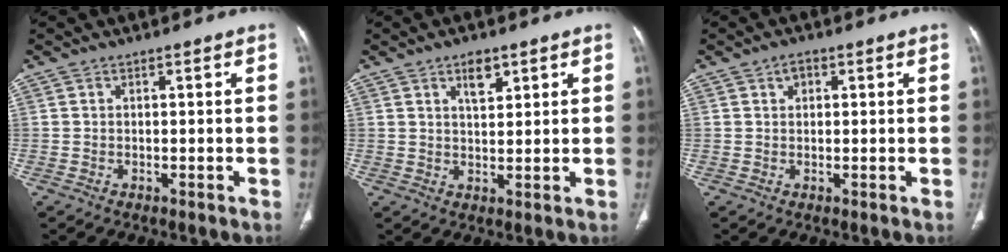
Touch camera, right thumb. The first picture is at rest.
{"total": 4.3, "force": [2.4, 2.0, 2.9], "torque": [-0.037, -0.015, 0.042]}
{"total": 1.9, "force": [0.8, 1.3, 1.1], "torque": [-0.011, 0.003, 0.011]}